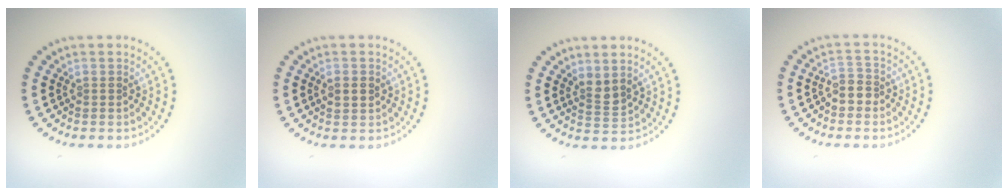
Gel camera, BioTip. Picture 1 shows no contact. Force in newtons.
{"total": 1.7, "press": 1.7, "slide": 0.0}
{"total": 1.7, "press": 1.3, "slide": 1.1}
{"total": 1.9, "press": 1.7, "slide": 0.9}